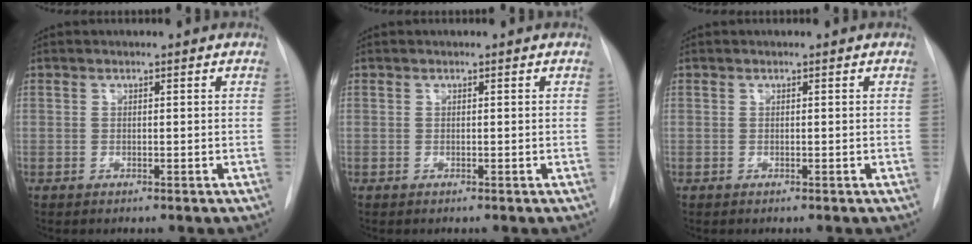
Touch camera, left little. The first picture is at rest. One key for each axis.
{"total": 0.0}
{"total": 0.0}